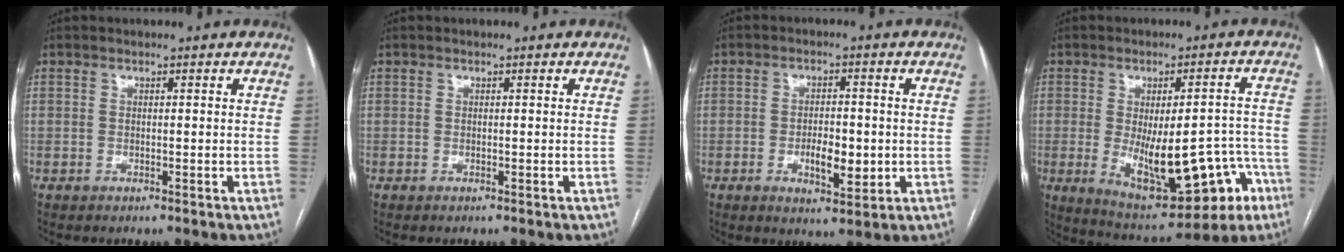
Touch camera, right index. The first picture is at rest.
{"total": 0.0}
{"total": 6.0, "force": [-1.2, 2.4, 5.3], "torque": [-0.089, -0.005, -0.014]}
{"total": 17.5, "force": [-6.1, 7.0, 14.8], "torque": [-0.185, 0.015, -0.063]}